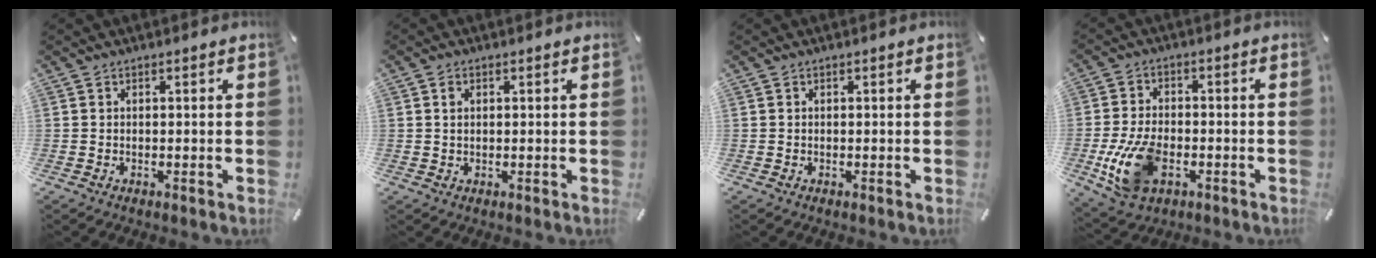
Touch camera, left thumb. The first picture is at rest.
{"total": 1.5, "force": [0.5, 1.0, 1.0], "torque": [-0.024, 0.004, 0.008]}
{"total": 0.0}
{"total": 12.4, "force": [-3.6, 7.7, 9.0], "torque": [-0.195, 0.003, -0.060]}